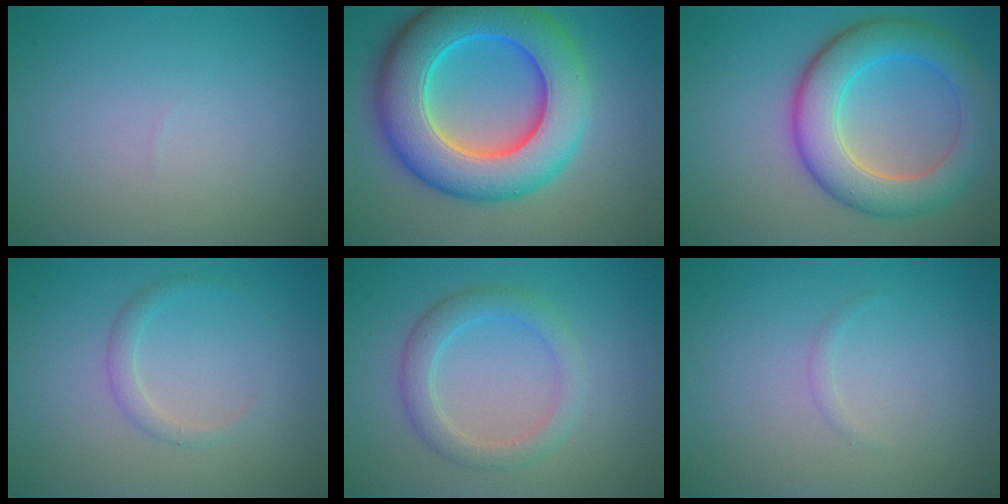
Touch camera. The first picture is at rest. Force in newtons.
{"total": 11.8, "press": 11.8, "slide": 0.2}
{"total": 7.3, "press": 7.3, "slide": 0.1}
{"total": 1.3, "press": 1.3, "slide": 0.0}
{"total": 3.1, "press": 3.1, "slide": 0.2}
{"total": 0.5, "press": 0.5, "slide": 0.0}